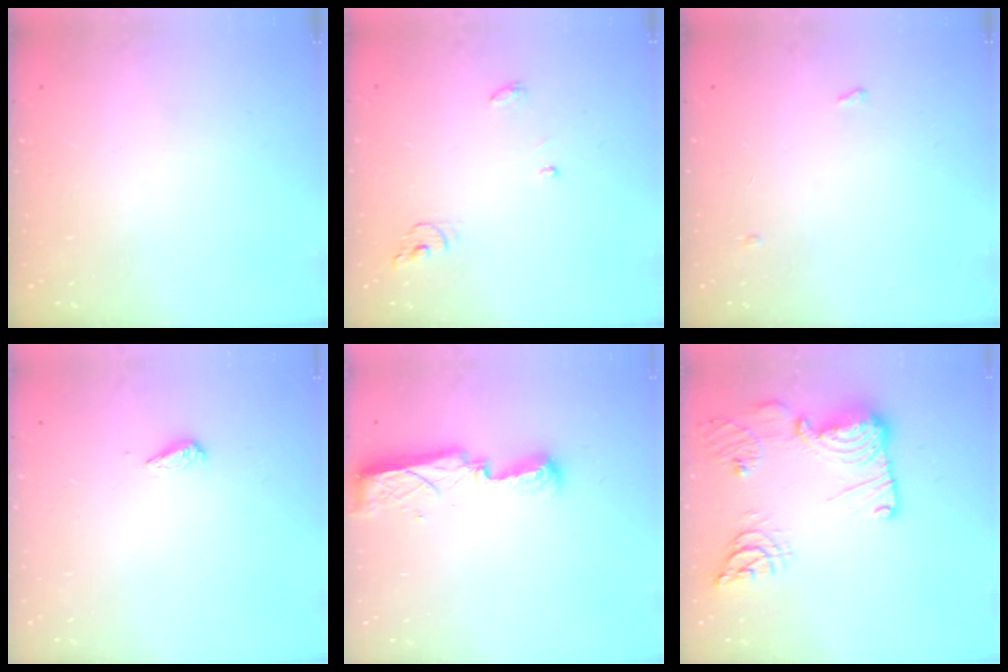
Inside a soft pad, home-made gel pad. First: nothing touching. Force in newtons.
{"total": 4.5, "press": 4.5, "slide": 0.3}
{"total": 6.9, "press": 2.8, "slide": 6.3}
{"total": 2.9, "press": 2.9, "slide": 0.4}
{"total": 7.9, "press": 7.9, "slide": 0.9}
{"total": 18.8, "press": 18.6, "slide": 2.3}